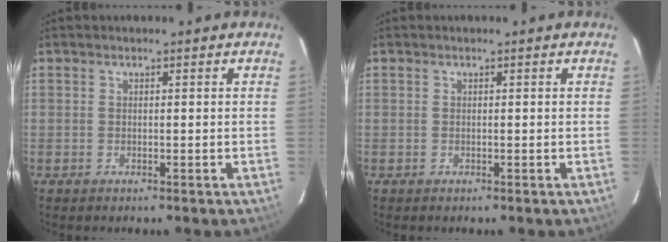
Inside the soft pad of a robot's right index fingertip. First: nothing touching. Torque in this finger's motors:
{"motor_torque": [0.00, 0.00, 0.00, 0.00]}